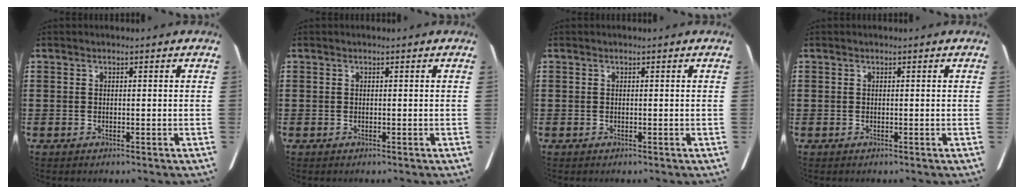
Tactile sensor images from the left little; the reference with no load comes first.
{"total": 0.0}
{"total": 0.0}
{"total": 0.0}